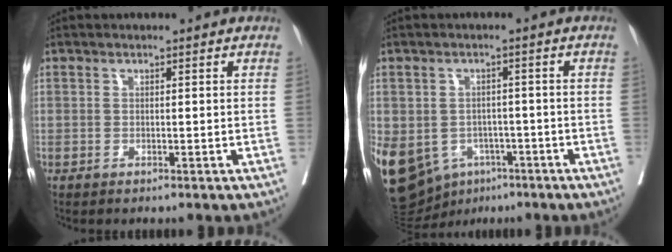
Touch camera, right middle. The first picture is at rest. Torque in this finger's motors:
{"motor_torque": [1.53, -0.61, 1.06, 0.21]}